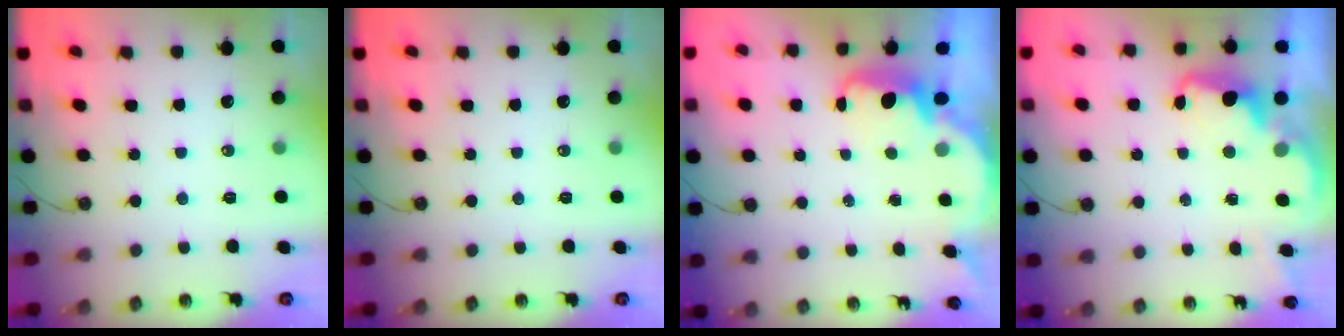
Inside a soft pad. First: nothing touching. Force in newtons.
{"total": 0.0}
{"total": 2.6, "press": 2.6, "slide": 0.6}
{"total": 2.6, "press": 2.5, "slide": 0.6}